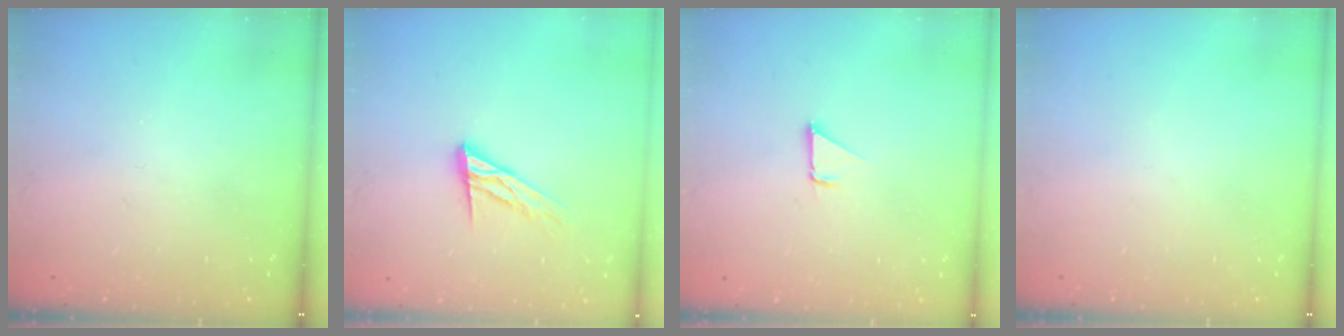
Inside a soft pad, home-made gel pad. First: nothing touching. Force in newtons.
{"total": 12.0, "press": 12.0, "slide": 1.0}
{"total": 1.3, "press": 1.3, "slide": 0.1}
{"total": 0.0}